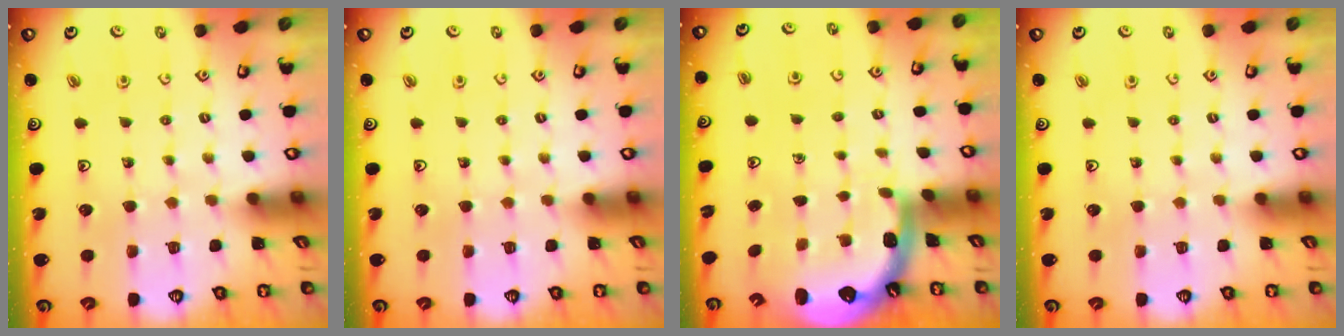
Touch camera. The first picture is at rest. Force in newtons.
{"total": 0.0}
{"total": 1.6, "press": 1.4, "slide": 0.6}
{"total": 0.0}